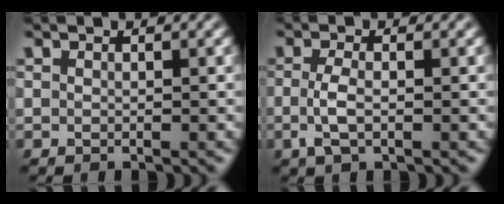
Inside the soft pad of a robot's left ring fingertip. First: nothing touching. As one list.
[{"total": 2.5, "force": [-0.5, 1.0, 2.2], "torque": [-0.054, -0.002, -0.012]}]